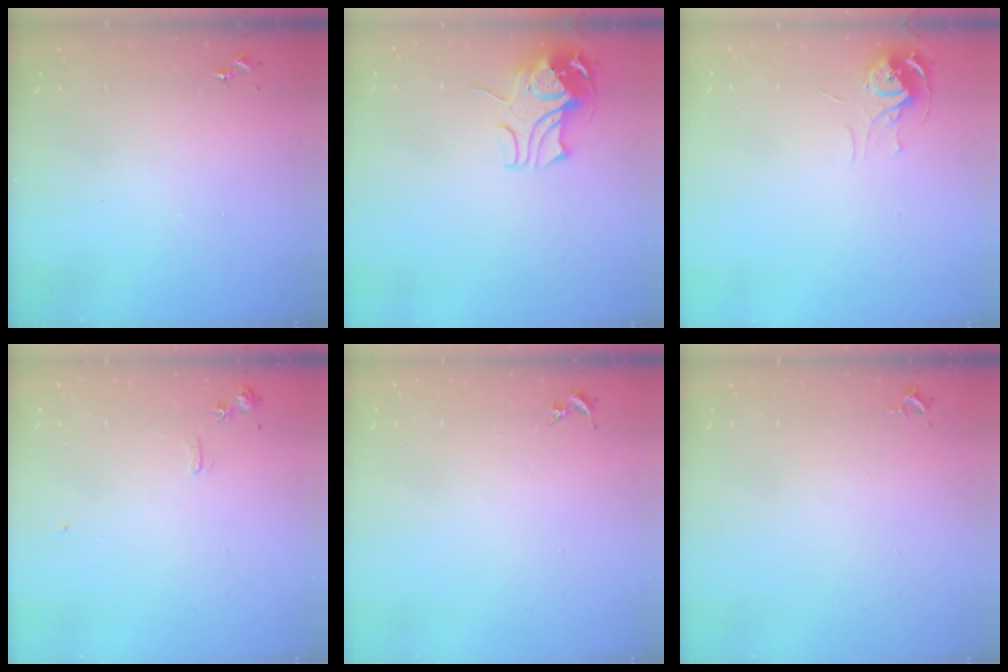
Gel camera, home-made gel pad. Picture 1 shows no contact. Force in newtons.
{"total": 9.8, "press": 9.7, "slide": 1.2}
{"total": 6.2, "press": 6.1, "slide": 0.5}
{"total": 6.2, "press": 6.2, "slide": 0.8}
{"total": 0.0}
{"total": 2.6, "press": 2.6, "slide": 0.4}